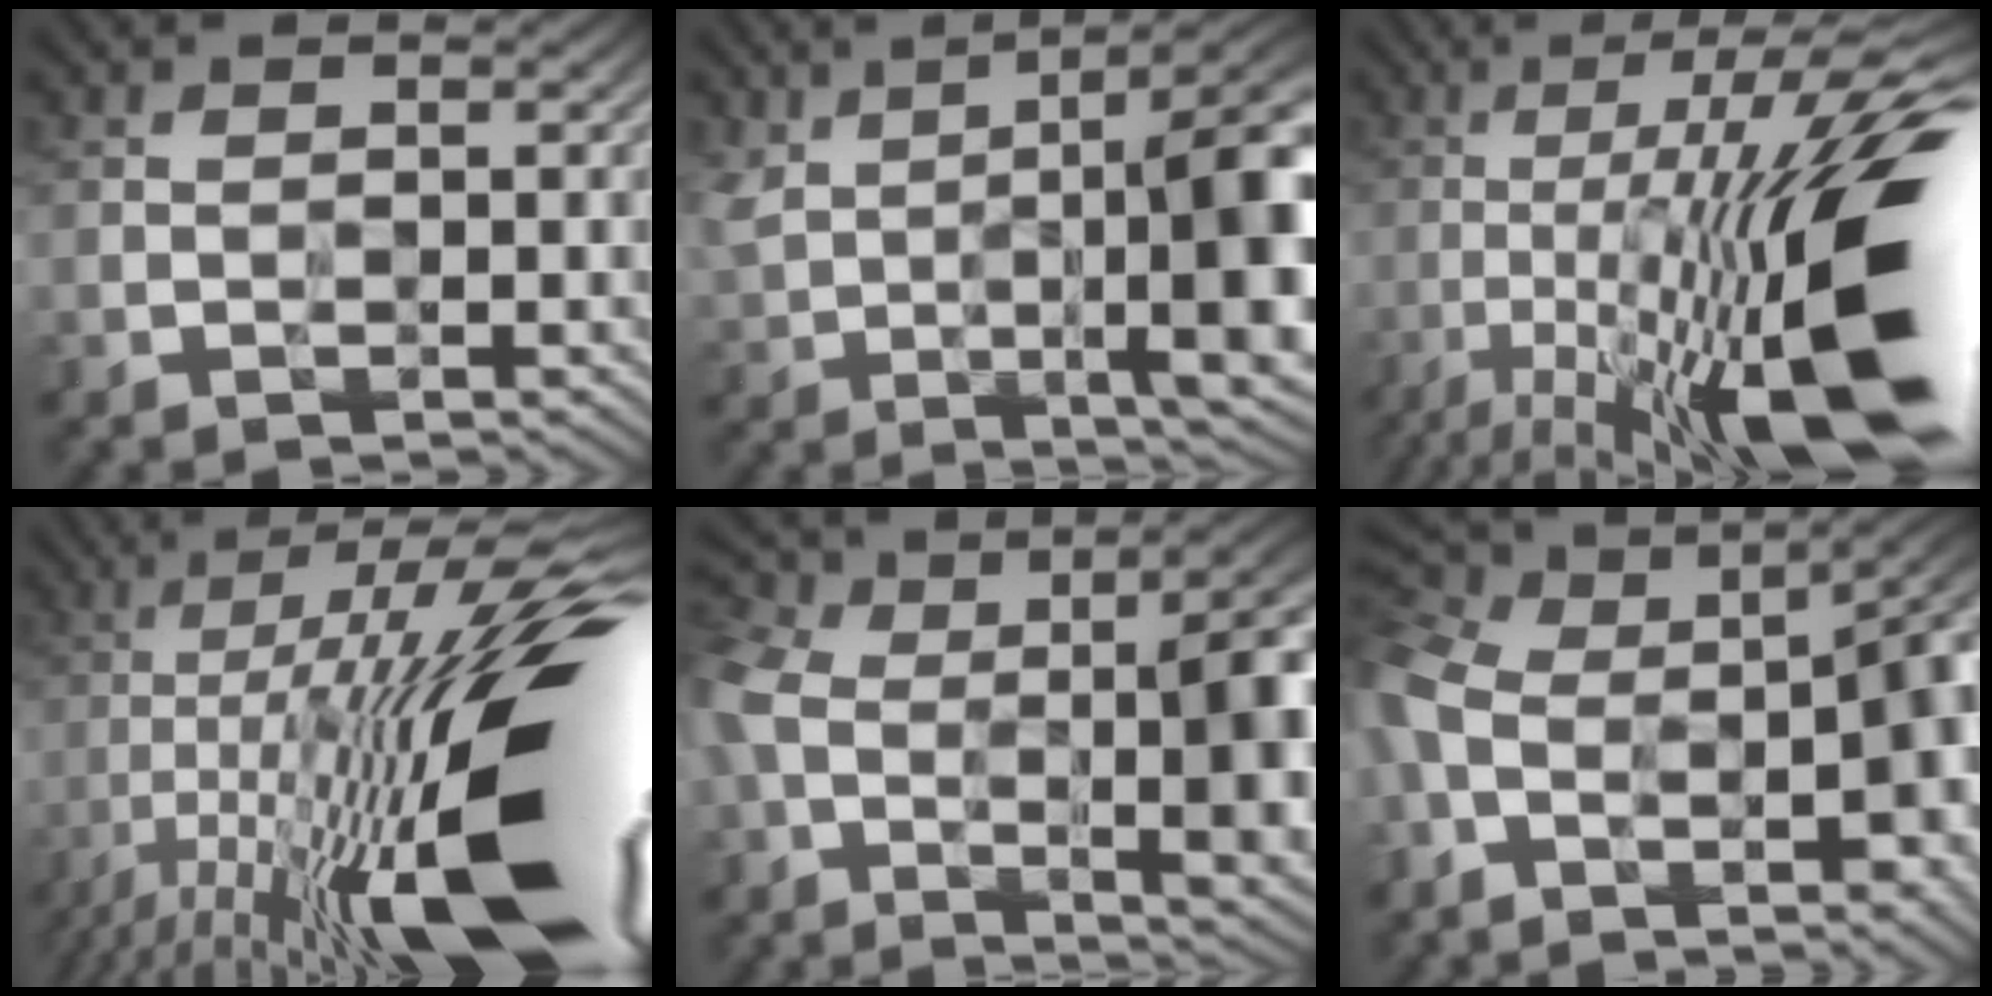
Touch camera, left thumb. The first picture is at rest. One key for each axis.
{"total": 15.7, "fx": 0.8, "fy": 5.1, "fz": 14.8, "tx": -0.233, "ty": 0.004, "tz": 0.018}
{"total": 20.3, "fx": -6.3, "fy": 4.5, "fz": 18.8, "tx": -0.290, "ty": 0.004, "tz": -0.107}
{"total": 21.5, "fx": -8.3, "fy": 5.2, "fz": 19.2, "tx": -0.297, "ty": 0.033, "tz": -0.149}
{"total": 18.2, "fx": -1.2, "fy": 8.4, "fz": 16.1, "tx": -0.266, "ty": -0.008, "tz": -0.025}
{"total": 15.7, "fx": -4.8, "fy": 8.0, "fz": 12.6, "tx": -0.241, "ty": -0.030, "tz": -0.066}